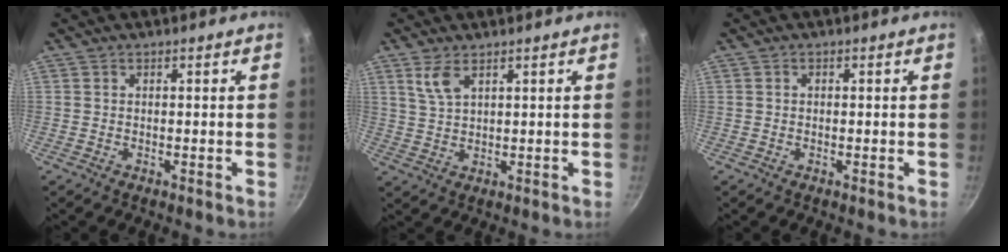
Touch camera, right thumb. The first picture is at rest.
{"total": 4.4, "force": [2.5, 2.0, 3.1], "torque": [-0.057, -0.013, 0.055]}
{"total": 0.7, "force": [0.0, 0.6, 0.3], "torque": [-0.003, 0.005, -0.001]}